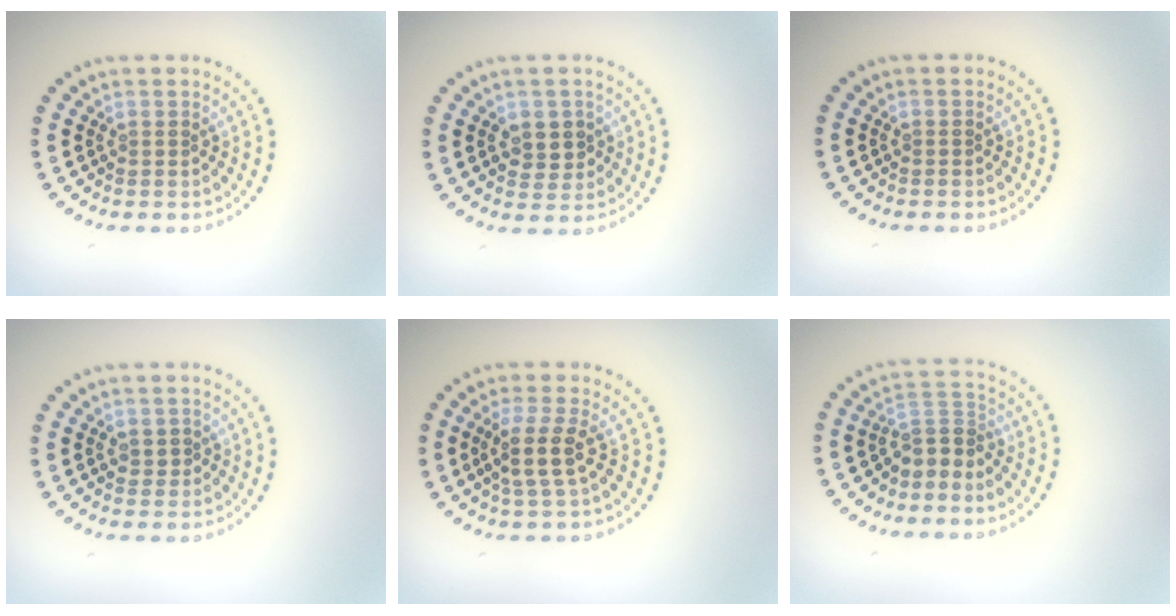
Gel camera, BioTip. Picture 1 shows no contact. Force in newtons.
{"total": 2.4, "press": 2.4, "slide": 0.3}
{"total": 0.0}
{"total": 0.8, "press": 0.8, "slide": 0.2}
{"total": 2.9, "press": 2.4, "slide": 1.6}
{"total": 2.4, "press": 1.8, "slide": 1.7}